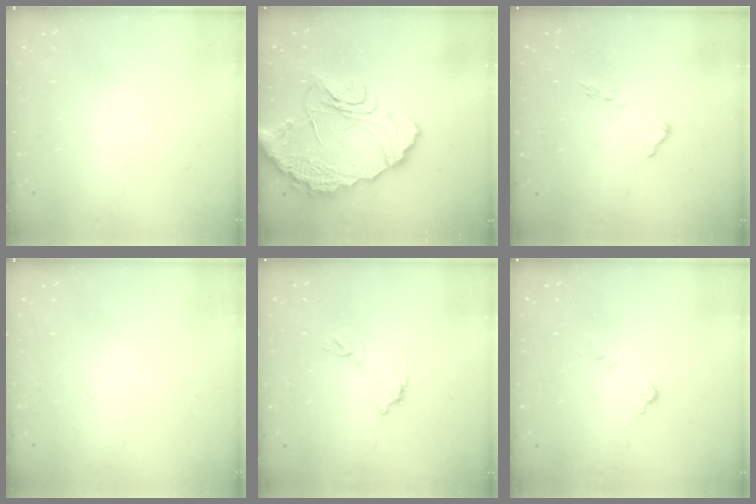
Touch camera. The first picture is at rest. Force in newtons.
{"total": 18.5, "press": 18.5, "slide": 0.8}
{"total": 9.3, "press": 9.3, "slide": 0.5}
{"total": 0.0}
{"total": 6.6, "press": 6.6, "slide": 0.4}
{"total": 4.9, "press": 4.9, "slide": 0.4}